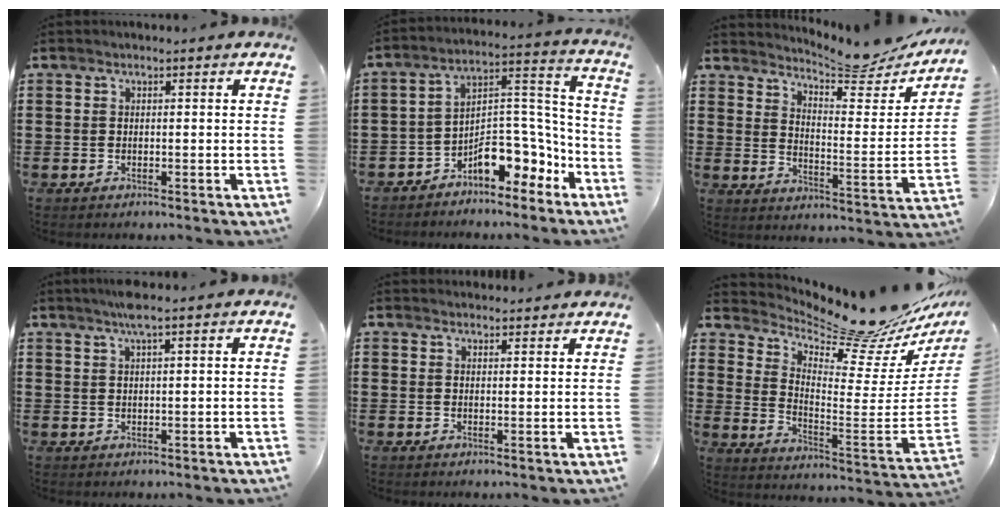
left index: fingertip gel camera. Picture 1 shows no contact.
{"total": 8.0, "force": [-6.1, 3.6, 3.7], "torque": [-0.065, 0.007, -0.120]}
{"total": 7.4, "force": [6.8, 1.0, 2.7], "torque": [-0.057, -0.049, 0.116]}
{"total": 3.0, "force": [2.0, 0.0, 2.2], "torque": [-0.049, 0.003, 0.036]}
{"total": 1.8, "force": [1.8, 0.2, 0.0], "torque": [-0.005, 0.000, 0.036]}
{"total": 11.0, "force": [10.3, 1.2, 3.7], "torque": [-0.072, -0.097, 0.165]}